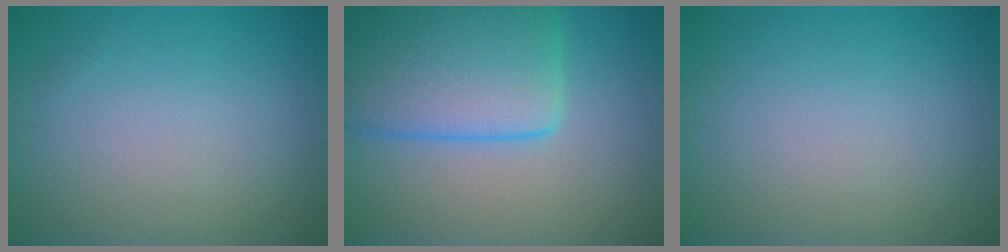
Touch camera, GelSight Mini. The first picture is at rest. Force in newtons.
{"total": 8.6, "press": 8.6, "slide": 0.4}
{"total": 0.0}